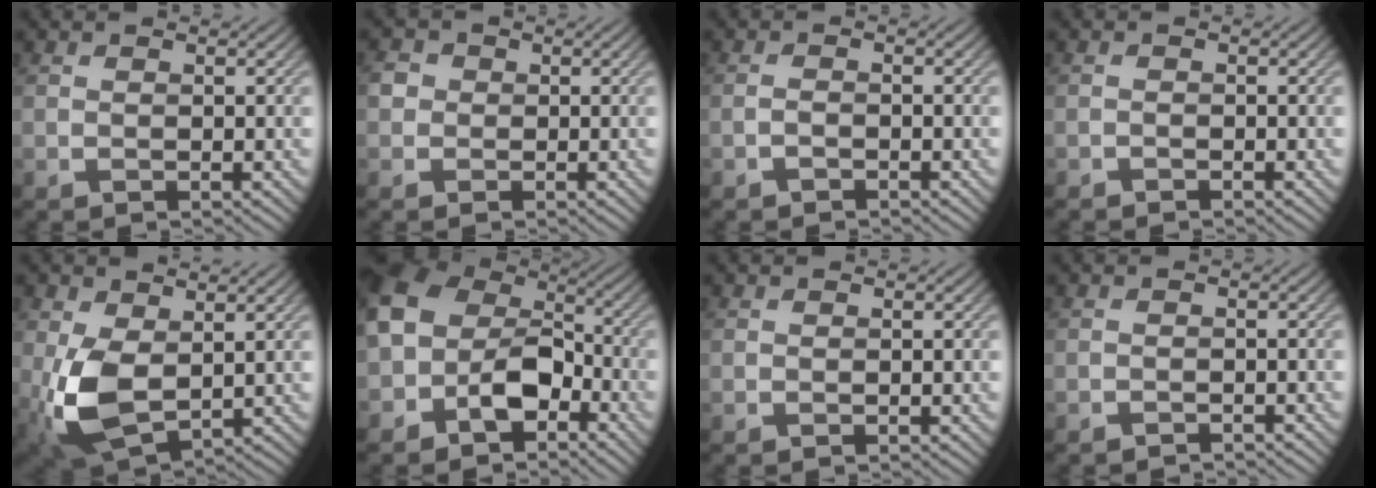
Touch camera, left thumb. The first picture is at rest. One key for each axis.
{"total": 2.3, "fx": -0.1, "fy": 2.3, "fz": 0.3, "tx": -0.001, "ty": 0.008, "tz": -0.020}
{"total": 0.8, "fx": -0.8, "fy": 0.1, "fz": 0.3, "tx": -0.009, "ty": 0.003, "tz": -0.021}
{"total": 0.7, "fx": -0.6, "fy": -0.1, "fz": -0.1, "tx": 0.002, "ty": 0.000, "tz": -0.017}
{"total": 8.3, "fx": 0.2, "fy": 5.0, "fz": 6.7, "tx": -0.169, "ty": -0.013, "tz": 0.004}
{"total": 9.3, "fx": -2.8, "fy": 6.8, "fz": 5.7, "tx": -0.112, "ty": 0.004, "tz": -0.071}
{"total": 0.0}
{"total": 1.1, "fx": -1.1, "fy": -0.1, "fz": 0.0, "tx": 0.004, "ty": 0.001, "tz": -0.022}